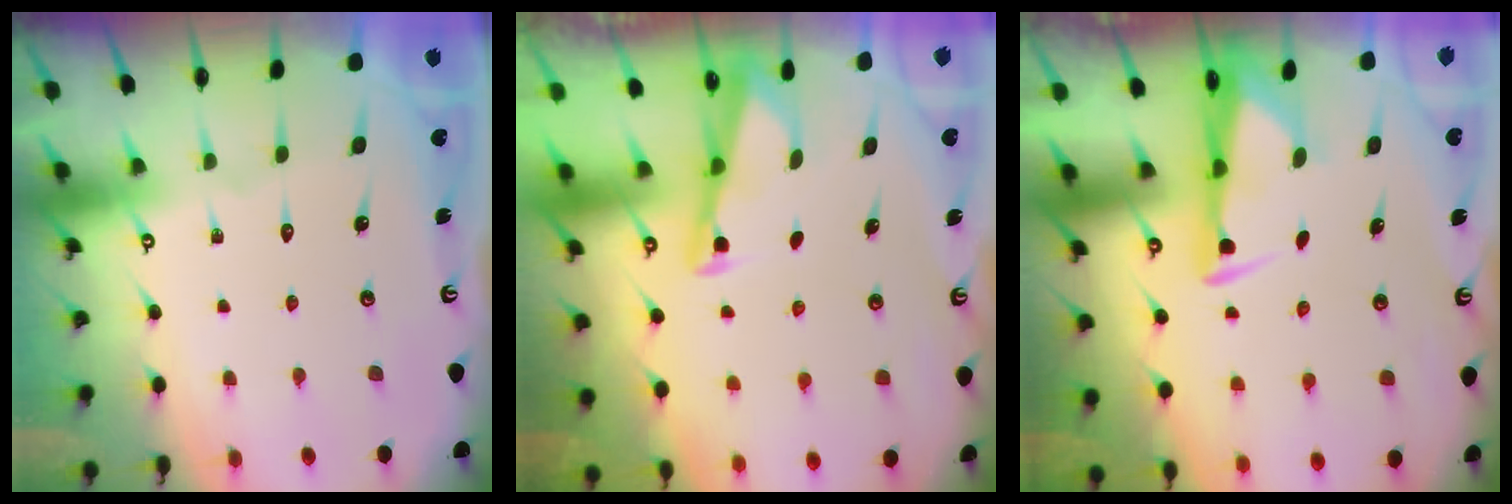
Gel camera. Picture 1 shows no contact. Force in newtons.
{"total": 2.9, "press": 2.8, "slide": 0.4}
{"total": 3.1, "press": 3.0, "slide": 0.9}